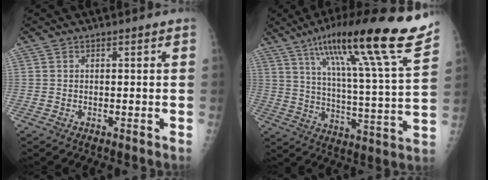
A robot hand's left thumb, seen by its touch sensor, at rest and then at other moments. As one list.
[{"total": 25.0, "force": [17.0, 2.0, 18.2], "torque": [-0.268, -0.060, 0.261]}]